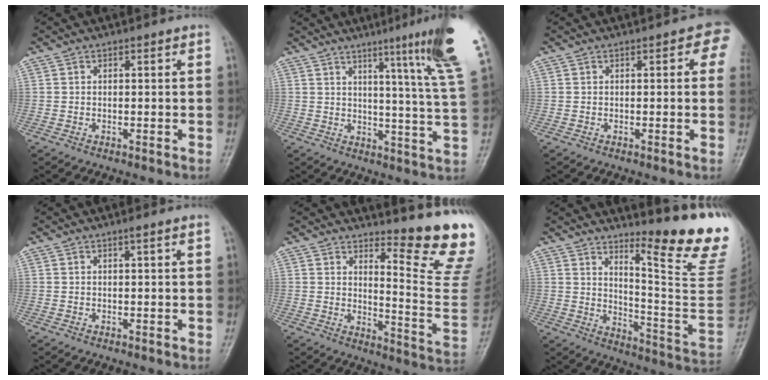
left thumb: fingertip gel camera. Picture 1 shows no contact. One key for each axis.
{"total": 16.3, "fx": 9.9, "fy": -0.7, "fz": 13.0, "tx": -0.167, "ty": -0.066, "tz": 0.119}
{"total": 3.9, "fx": 1.3, "fy": 2.1, "fz": 3.1, "tx": -0.002, "ty": 0.001, "tz": 0.003}
{"total": 1.0, "fx": 0.6, "fy": 0.0, "fz": 0.8, "tx": -0.013, "ty": 0.000, "tz": 0.008}
{"total": 15.1, "fx": 12.6, "fy": 1.2, "fz": 8.1, "tx": -0.086, "ty": -0.168, "tz": 0.158}
{"total": 18.7, "fx": 13.2, "fy": 1.6, "fz": 13.1, "tx": -0.154, "ty": -0.138, "tz": 0.190}